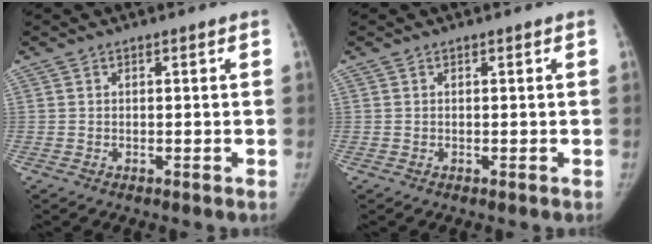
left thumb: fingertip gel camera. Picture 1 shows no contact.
{"total": 0.0}